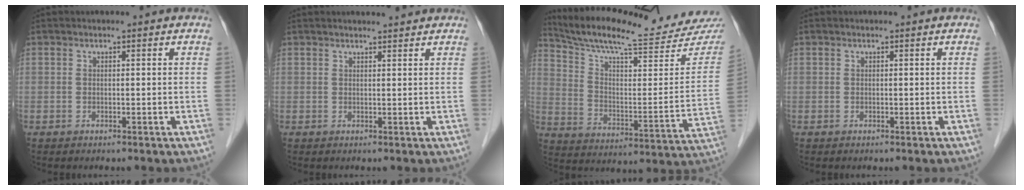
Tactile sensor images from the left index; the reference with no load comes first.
{"total": 3.3, "force": [3.1, 0.2, 1.0], "torque": [-0.017, 0.011, 0.039]}
{"total": 23.1, "force": [21.7, 1.7, 7.7], "torque": [-0.133, -0.075, 0.301]}
{"total": 0.0}